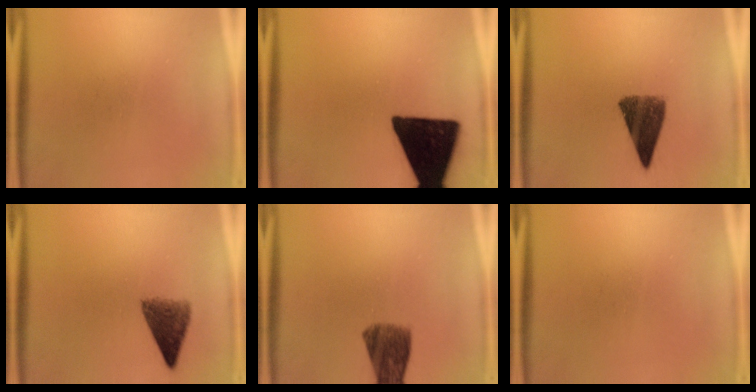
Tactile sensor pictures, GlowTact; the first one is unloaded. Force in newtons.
{"total": 19.0}
{"total": 9.1}
{"total": 5.4}
{"total": 8.1}
{"total": 0.0}